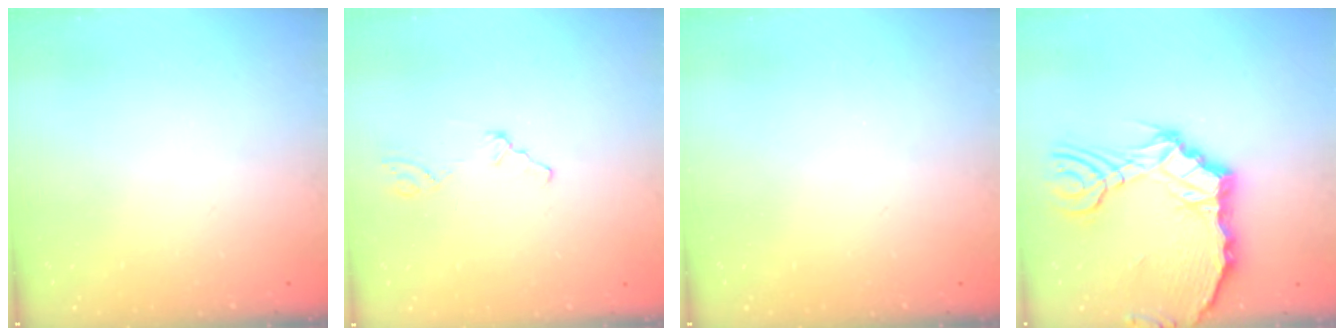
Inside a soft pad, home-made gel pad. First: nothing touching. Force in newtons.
{"total": 0.5, "press": 0.5, "slide": 0.1}
{"total": 0.0}
{"total": 16.0, "press": 15.6, "slide": 3.6}